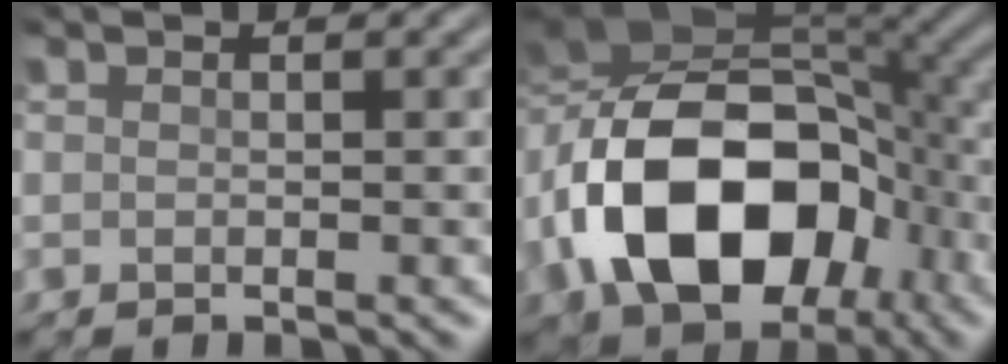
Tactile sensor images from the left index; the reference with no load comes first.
{"total": 16.3, "force": [-3.7, 10.7, 11.7], "torque": [-0.243, -0.001, -0.064]}